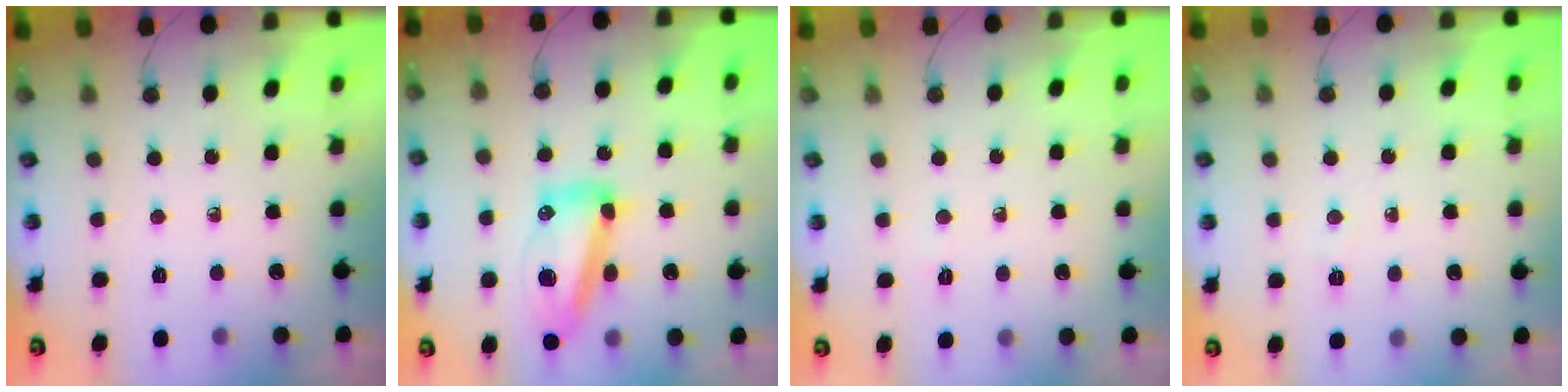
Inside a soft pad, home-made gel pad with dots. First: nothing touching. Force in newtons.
{"total": 14.3, "press": 14.1, "slide": 2.2}
{"total": 18.9, "press": 4.1, "slide": 18.4}
{"total": 3.5, "press": 3.5, "slide": 0.6}